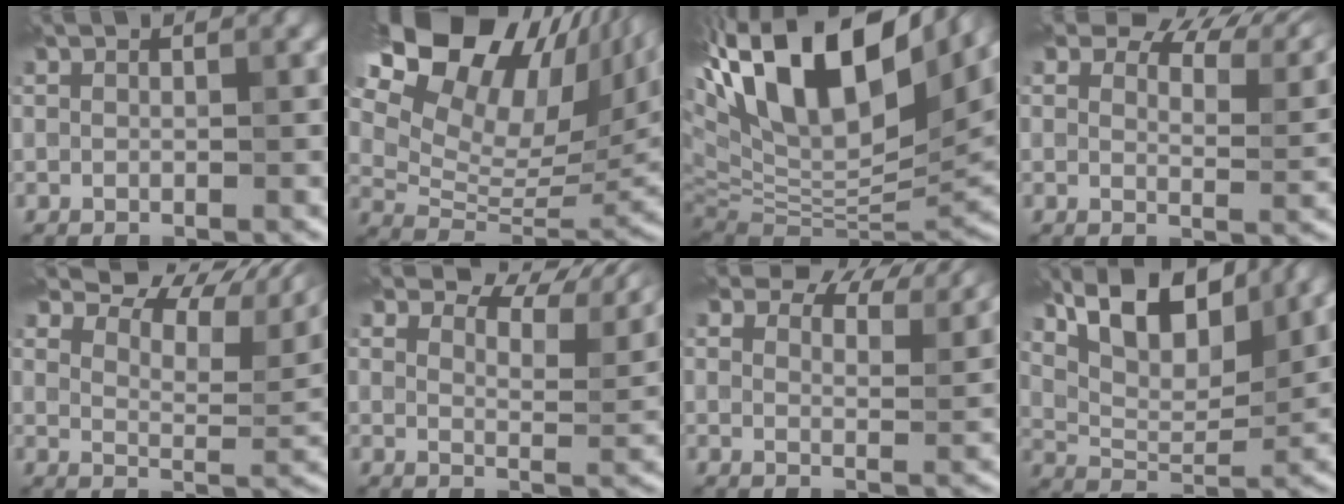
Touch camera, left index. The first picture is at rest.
{"total": 19.0, "force": [11.0, 10.0, 11.8], "torque": [-0.216, 0.058, 0.183]}
{"total": 19.2, "force": [8.4, 8.8, 15.0], "torque": [-0.281, 0.042, 0.148]}
{"total": 8.8, "force": [7.2, 3.0, 4.1], "torque": [-0.063, 0.015, 0.083]}
{"total": 11.1, "force": [8.9, 3.7, 5.6], "torque": [-0.092, 0.012, 0.136]}
{"total": 7.5, "force": [6.3, 2.2, 3.3], "torque": [-0.053, 0.009, 0.089]}
{"total": 8.6, "force": [7.3, 3.0, 3.5], "torque": [-0.047, 0.008, 0.081]}
{"total": 9.5, "force": [6.1, 4.0, 6.1], "torque": [-0.103, 0.019, 0.087]}